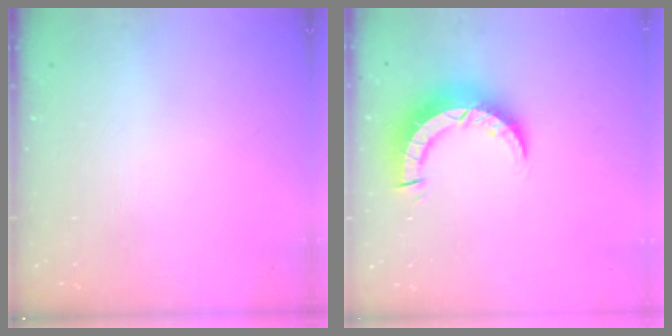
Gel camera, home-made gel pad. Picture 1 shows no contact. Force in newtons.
{"total": 8.6, "press": 8.5, "slide": 0.9}